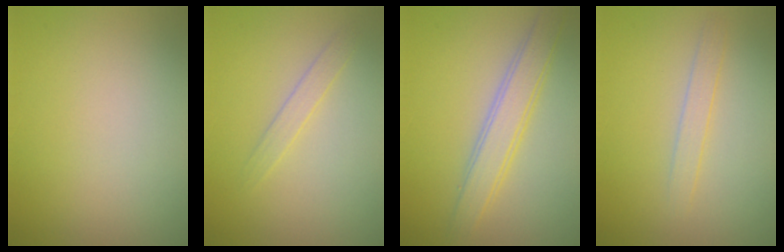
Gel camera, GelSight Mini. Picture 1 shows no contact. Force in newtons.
{"total": 1.2, "press": 1.2, "slide": 0.0}
{"total": 3.4, "press": 3.4, "slide": 0.1}
{"total": 1.4, "press": 1.4, "slide": 0.0}